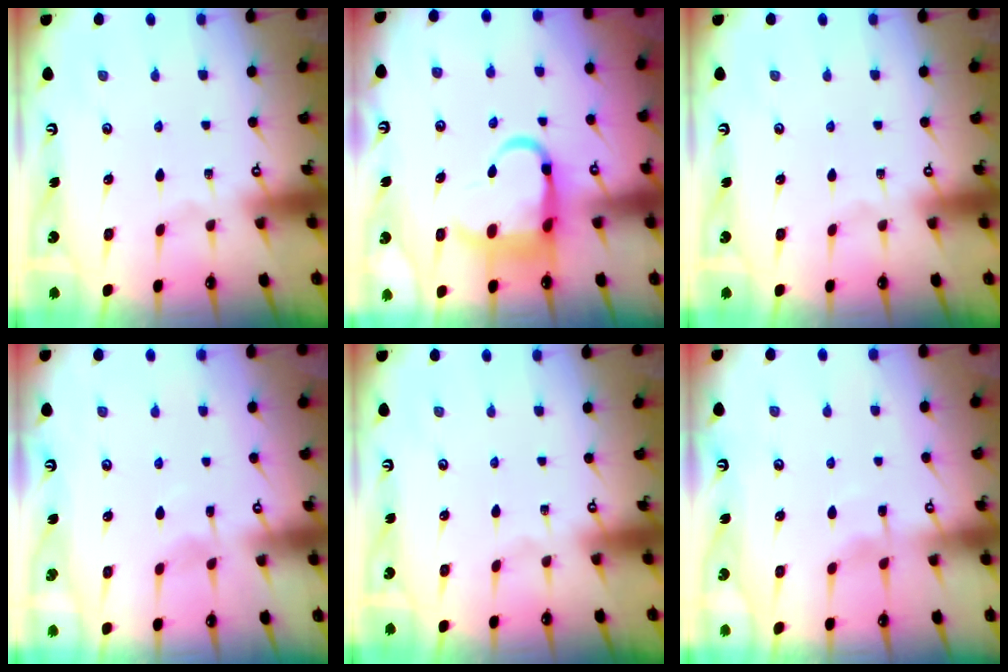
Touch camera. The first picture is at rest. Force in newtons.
{"total": 12.2, "press": 12.1, "slide": 1.9}
{"total": 0.0}
{"total": 5.3, "press": 5.2, "slide": 0.7}
{"total": 0.0}
{"total": 5.3, "press": 5.3, "slide": 0.4}